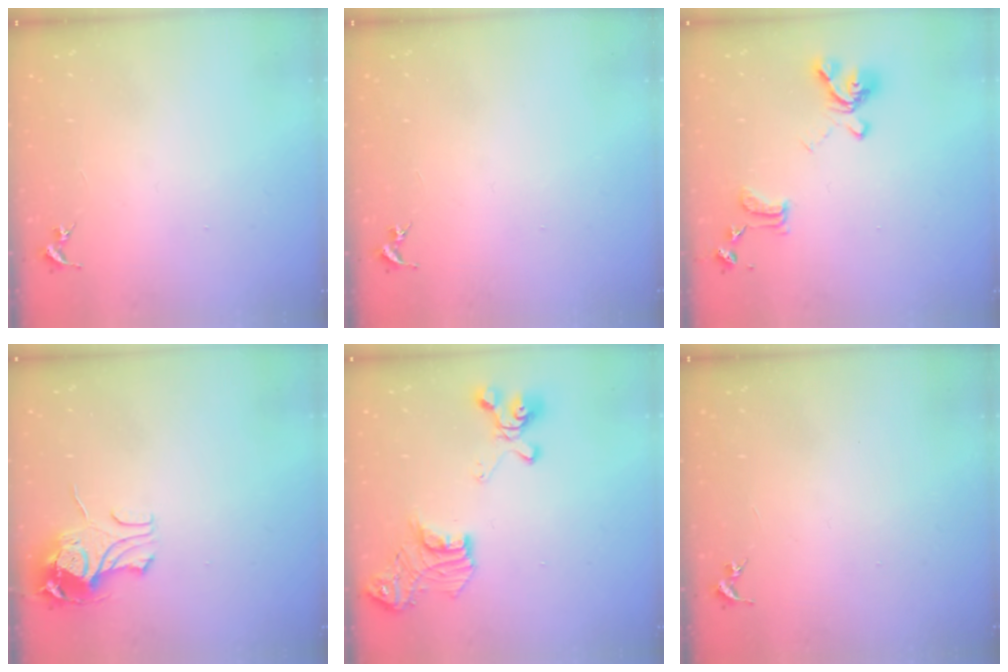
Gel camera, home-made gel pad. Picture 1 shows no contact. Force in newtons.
{"total": 0.0}
{"total": 15.5, "press": 15.4, "slide": 1.6}
{"total": 10.8, "press": 10.8, "slide": 1.2}
{"total": 18.7, "press": 18.6, "slide": 1.6}
{"total": 0.0}